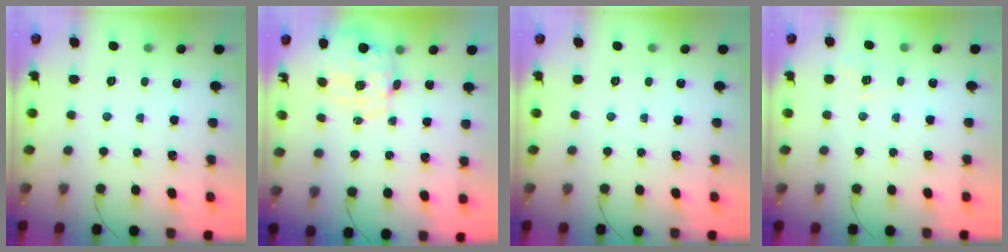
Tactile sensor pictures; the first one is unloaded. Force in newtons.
{"total": 2.1, "press": 1.7, "slide": 1.1}
{"total": 0.0}
{"total": 4.2, "press": 3.8, "slide": 1.7}